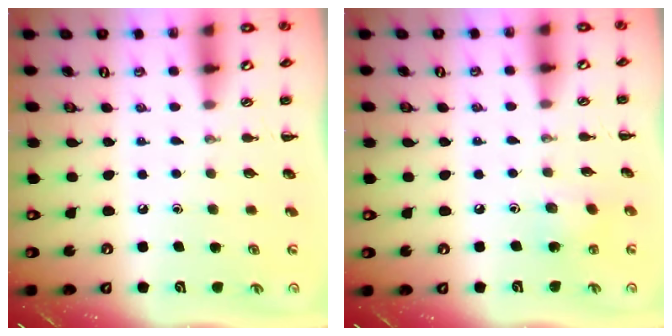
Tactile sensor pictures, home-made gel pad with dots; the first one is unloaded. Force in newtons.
{"total": 3.4, "press": 3.3, "slide": 1.0}